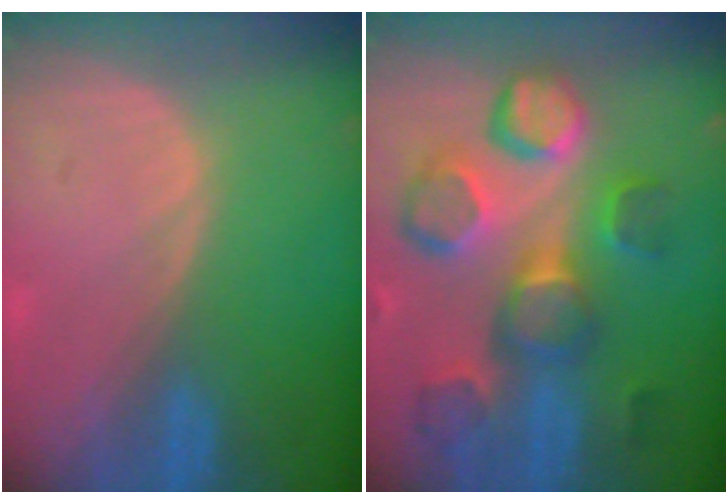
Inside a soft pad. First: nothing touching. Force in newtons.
{"total": 12.2, "press": 11.0, "slide": 5.4}